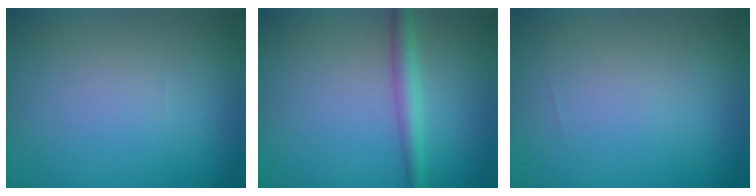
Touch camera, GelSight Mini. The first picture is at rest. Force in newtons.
{"total": 2.4, "press": 2.4, "slide": 0.0}
{"total": 0.0}